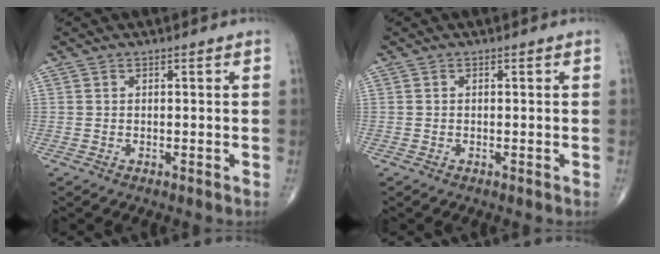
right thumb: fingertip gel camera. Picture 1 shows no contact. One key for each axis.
{"total": 0.0}